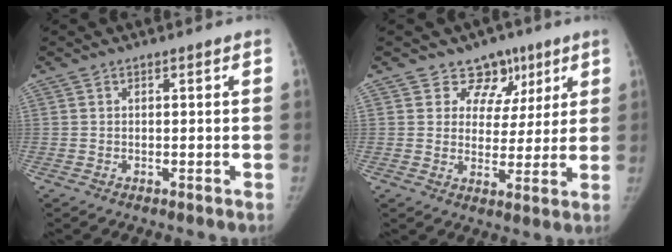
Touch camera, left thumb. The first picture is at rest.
{"total": 8.2, "force": [5.1, 6.4, 0.9], "torque": [0.040, -0.021, 0.076]}